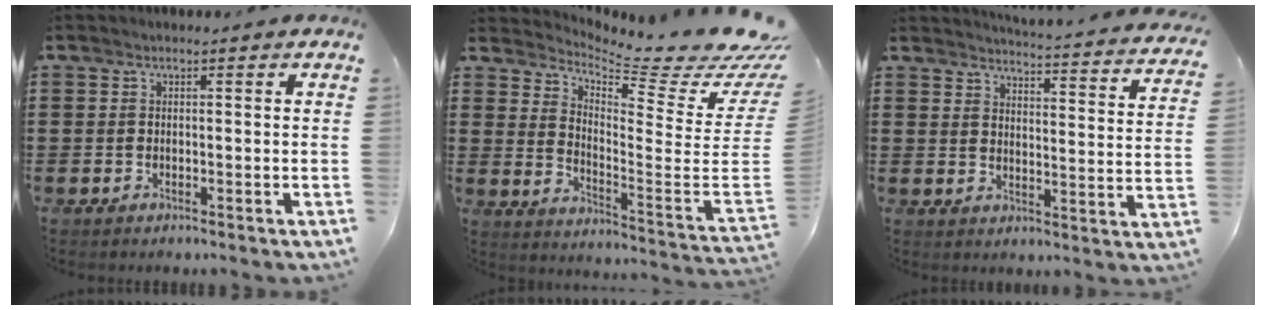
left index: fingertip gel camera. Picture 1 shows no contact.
{"total": 5.1, "force": [4.6, -0.2, 2.4], "torque": [-0.061, -0.062, 0.068]}
{"total": 3.5, "force": [3.4, -0.4, 0.7], "torque": [-0.027, -0.039, 0.048]}